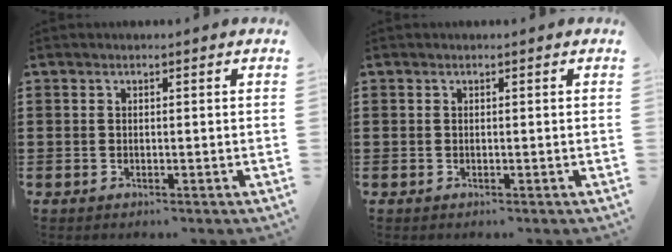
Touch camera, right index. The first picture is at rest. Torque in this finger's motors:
{"motor_torque": [1.06, 1.08, 0.00, 0.01]}